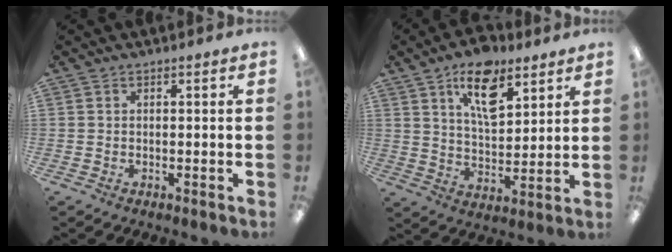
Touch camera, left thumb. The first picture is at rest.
{"total": 13.4, "force": [8.1, 6.4, 8.5], "torque": [-0.126, -0.031, 0.140]}